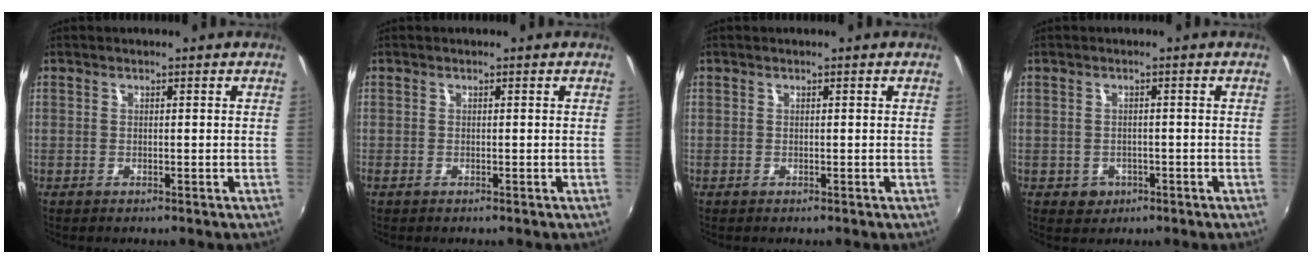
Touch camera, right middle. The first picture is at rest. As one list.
[{"total": 0.0}, {"total": 0.0}, {"total": 3.0, "force": [-1.0, 2.7, 0.8], "torque": [-0.022, -0.002, -0.011]}]